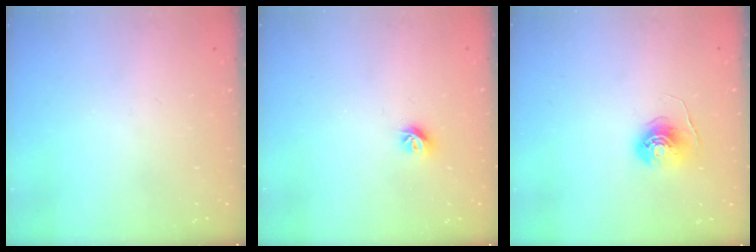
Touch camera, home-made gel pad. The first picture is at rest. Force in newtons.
{"total": 6.5, "press": 6.5, "slide": 0.7}
{"total": 6.7, "press": 6.7, "slide": 0.3}